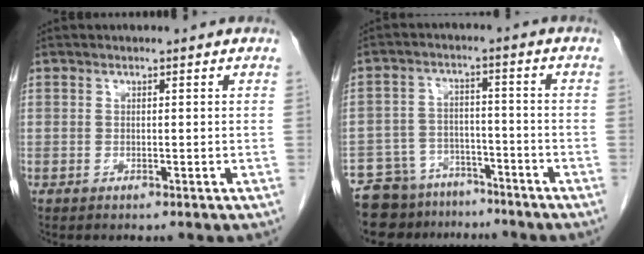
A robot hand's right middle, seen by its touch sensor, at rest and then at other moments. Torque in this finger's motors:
{"motor_torque": [1.07, -1.07, 0.14, 0.05]}